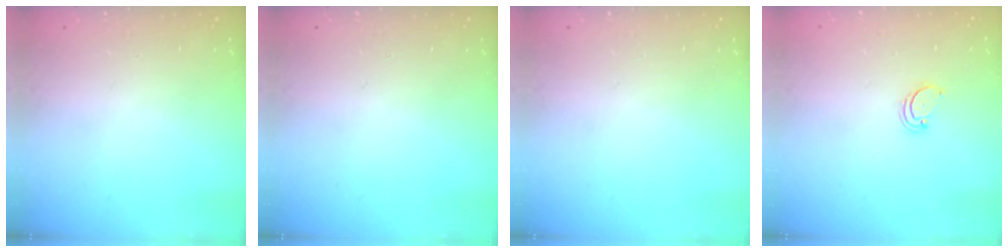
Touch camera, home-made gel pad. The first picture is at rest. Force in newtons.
{"total": 0.0}
{"total": 0.0}
{"total": 2.4, "press": 2.3, "slide": 0.5}